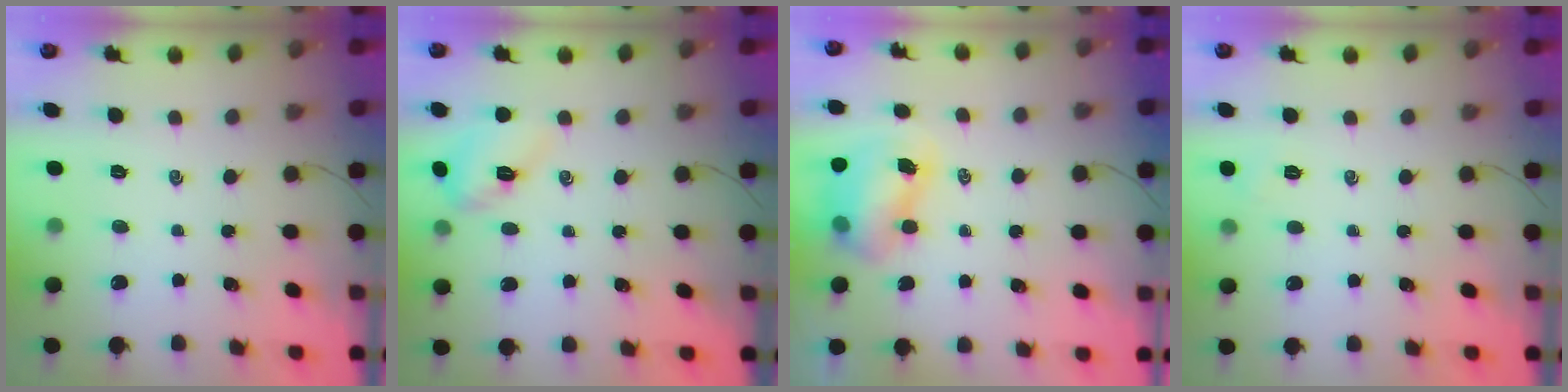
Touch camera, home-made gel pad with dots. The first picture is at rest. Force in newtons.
{"total": 5.7, "press": 5.7, "slide": 0.6}
{"total": 8.1, "press": 7.9, "slide": 1.3}
{"total": 3.6, "press": 3.4, "slide": 1.0}